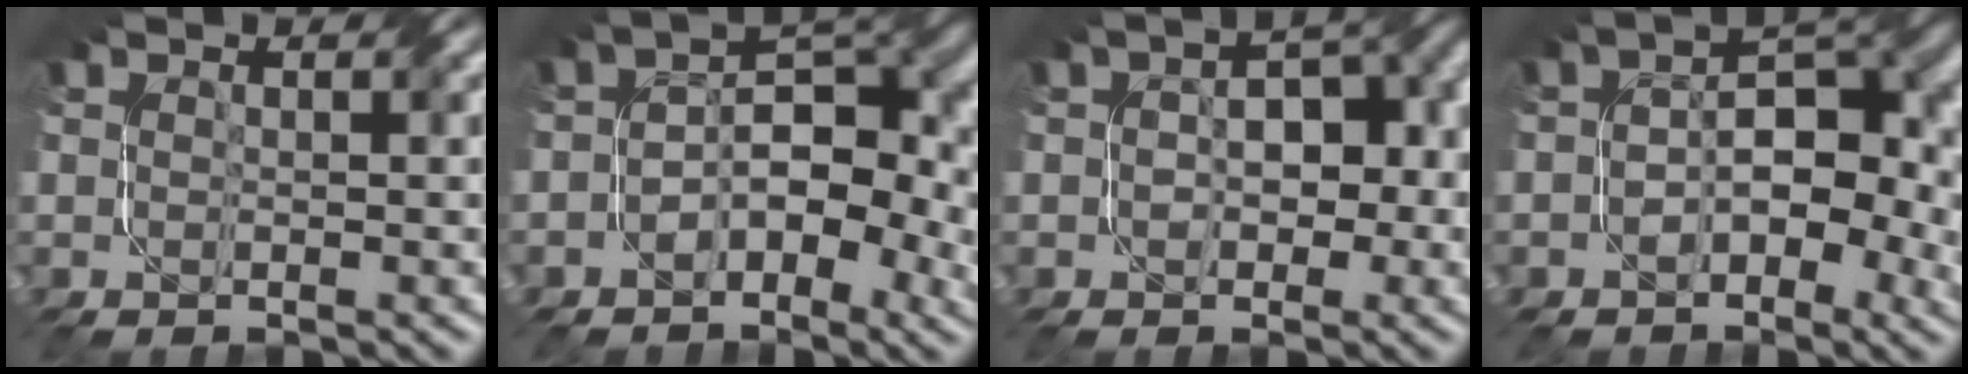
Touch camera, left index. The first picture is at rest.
{"total": 8.5, "force": [-1.8, 4.9, 6.7], "torque": [-0.079, 0.007, -0.036]}
{"total": 6.1, "force": [-1.3, 3.7, 4.7], "torque": [-0.042, 0.018, -0.016]}
{"total": 8.3, "force": [-1.2, 4.6, 6.7], "torque": [-0.081, 0.011, -0.026]}